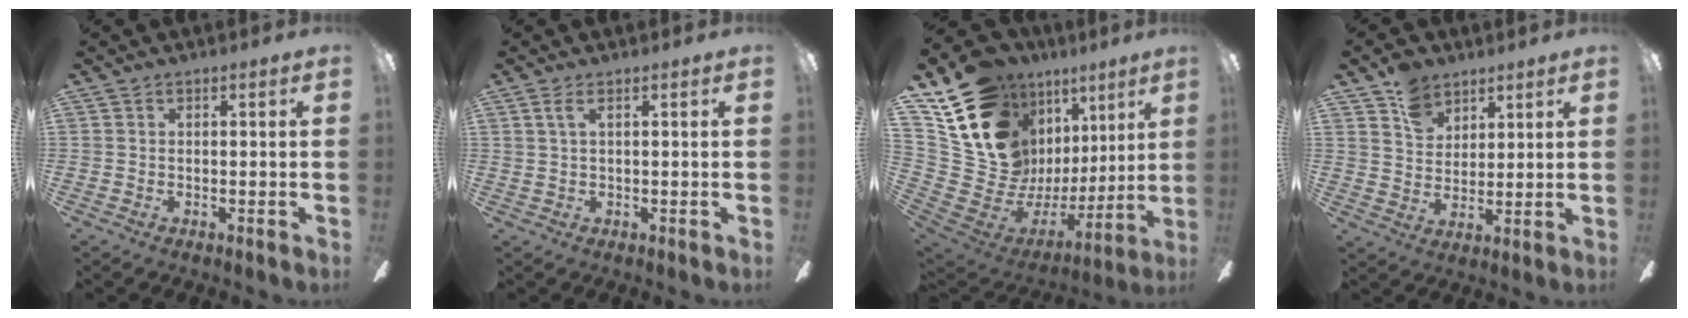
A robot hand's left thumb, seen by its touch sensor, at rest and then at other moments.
{"total": 2.4, "force": [1.1, 0.7, 2.0], "torque": [-0.043, 0.005, 0.018]}
{"total": 18.7, "force": [11.0, 13.1, 7.5], "torque": [-0.146, -0.094, 0.233]}
{"total": 8.6, "force": [6.1, 5.7, 2.1], "torque": [-0.037, -0.023, 0.115]}